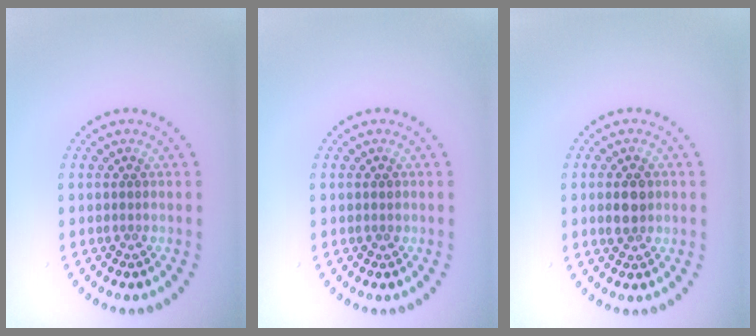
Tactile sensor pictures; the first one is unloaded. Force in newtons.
{"total": 0.7, "press": 0.7, "slide": 0.1}
{"total": 2.2, "press": 2.2, "slide": 0.0}